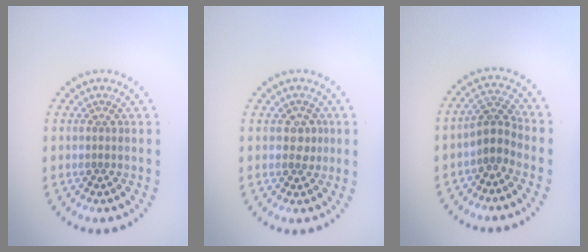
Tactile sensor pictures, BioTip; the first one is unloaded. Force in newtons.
{"total": 1.4, "press": 1.3, "slide": 0.5}
{"total": 2.5, "press": 2.1, "slide": 1.5}